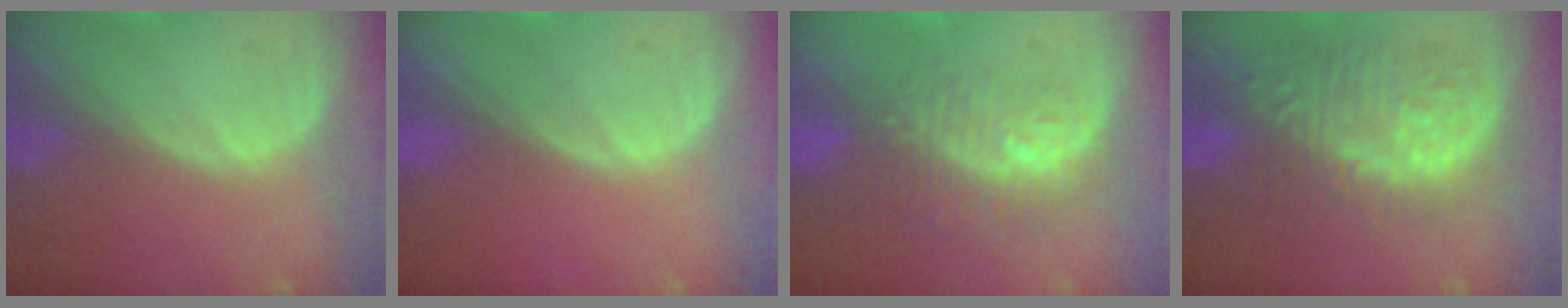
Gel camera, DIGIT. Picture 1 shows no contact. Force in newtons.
{"total": 0.0}
{"total": 9.7, "press": 8.0, "slide": 5.5}
{"total": 10.1, "press": 10.1, "slide": 0.5}